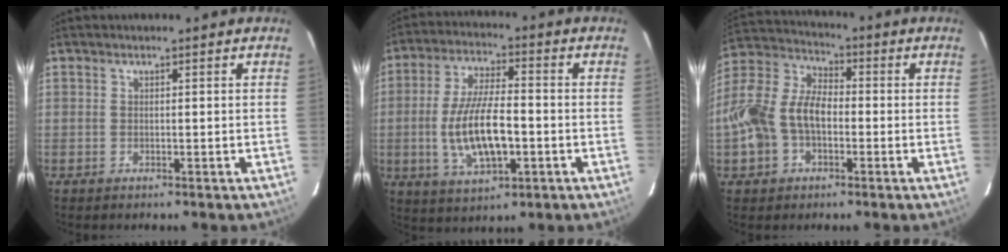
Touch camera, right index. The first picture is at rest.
{"total": 13.1, "force": [-2.6, 5.0, 11.9], "torque": [-0.238, -0.006, -0.040]}
{"total": 14.0, "force": [-3.3, 9.4, 9.9], "torque": [-0.219, 0.020, -0.062]}